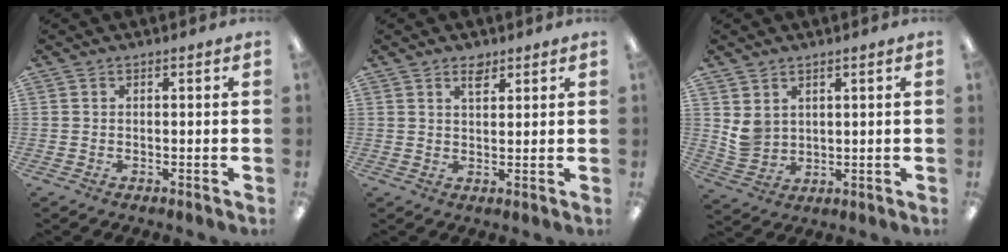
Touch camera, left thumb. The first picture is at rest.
{"total": 3.3, "force": [2.4, 1.5, 1.7], "torque": [-0.017, -0.008, 0.039]}
{"total": 4.4, "force": [2.5, 3.4, 1.2], "torque": [-0.027, -0.008, 0.050]}